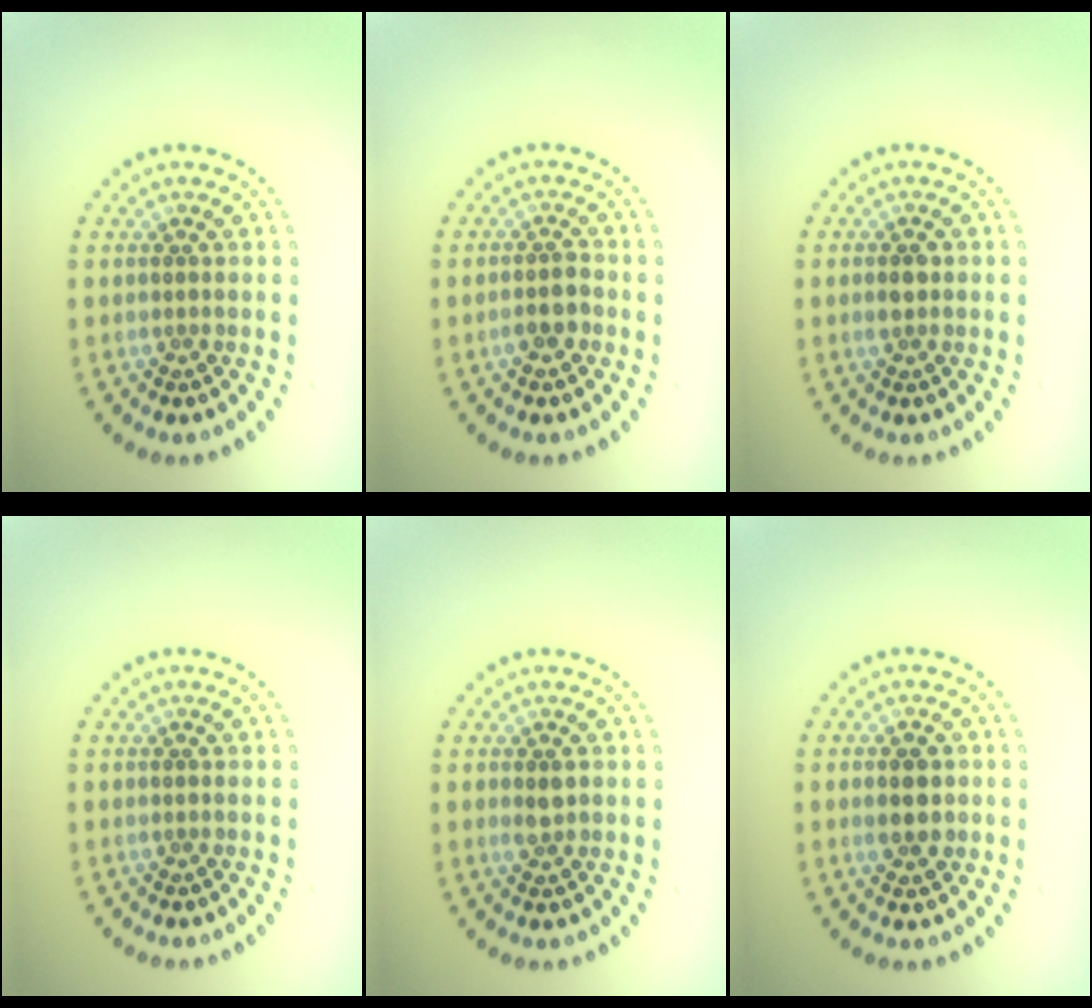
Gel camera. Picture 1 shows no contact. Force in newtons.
{"total": 1.7, "press": 1.6, "slide": 0.5}
{"total": 1.7, "press": 1.7, "slide": 0.0}
{"total": 0.0}
{"total": 1.3, "press": 1.3, "slide": 0.2}
{"total": 2.4, "press": 2.4, "slide": 0.1}